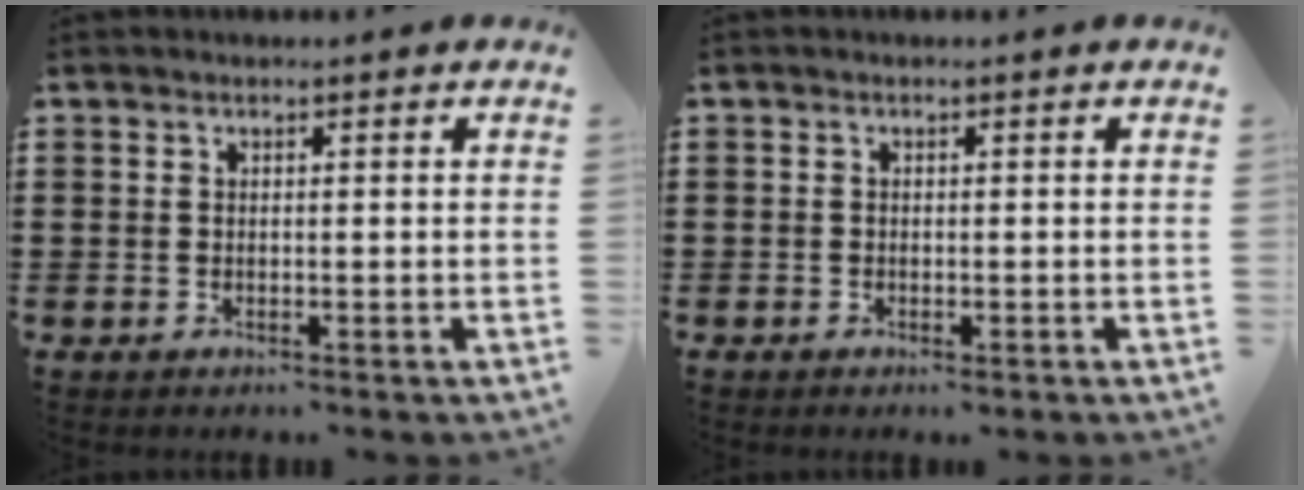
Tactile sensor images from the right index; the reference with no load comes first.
{"total": 0.6, "force": [-0.5, 0.4, 0.2], "torque": [-0.005, 0.000, -0.010]}